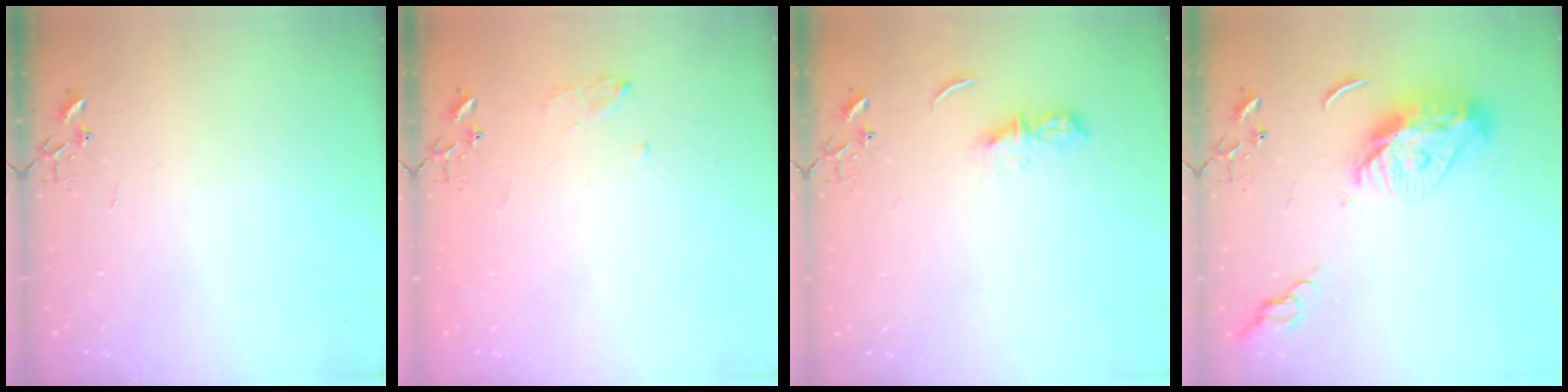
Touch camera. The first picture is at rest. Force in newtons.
{"total": 8.4, "press": 8.4, "slide": 0.9}
{"total": 6.1, "press": 6.0, "slide": 0.7}
{"total": 13.4, "press": 13.4, "slide": 1.2}